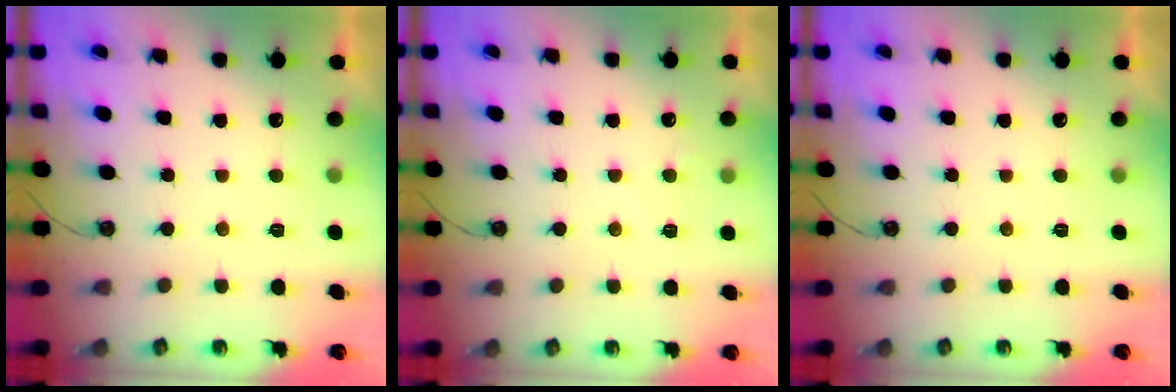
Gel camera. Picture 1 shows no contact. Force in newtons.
{"total": 2.9, "press": 2.9, "slide": 0.3}
{"total": 0.0}